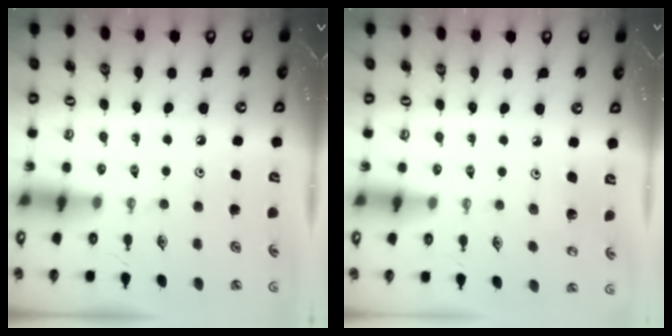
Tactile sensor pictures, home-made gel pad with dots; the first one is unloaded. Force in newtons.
{"total": 2.8, "press": 2.8, "slide": 0.2}